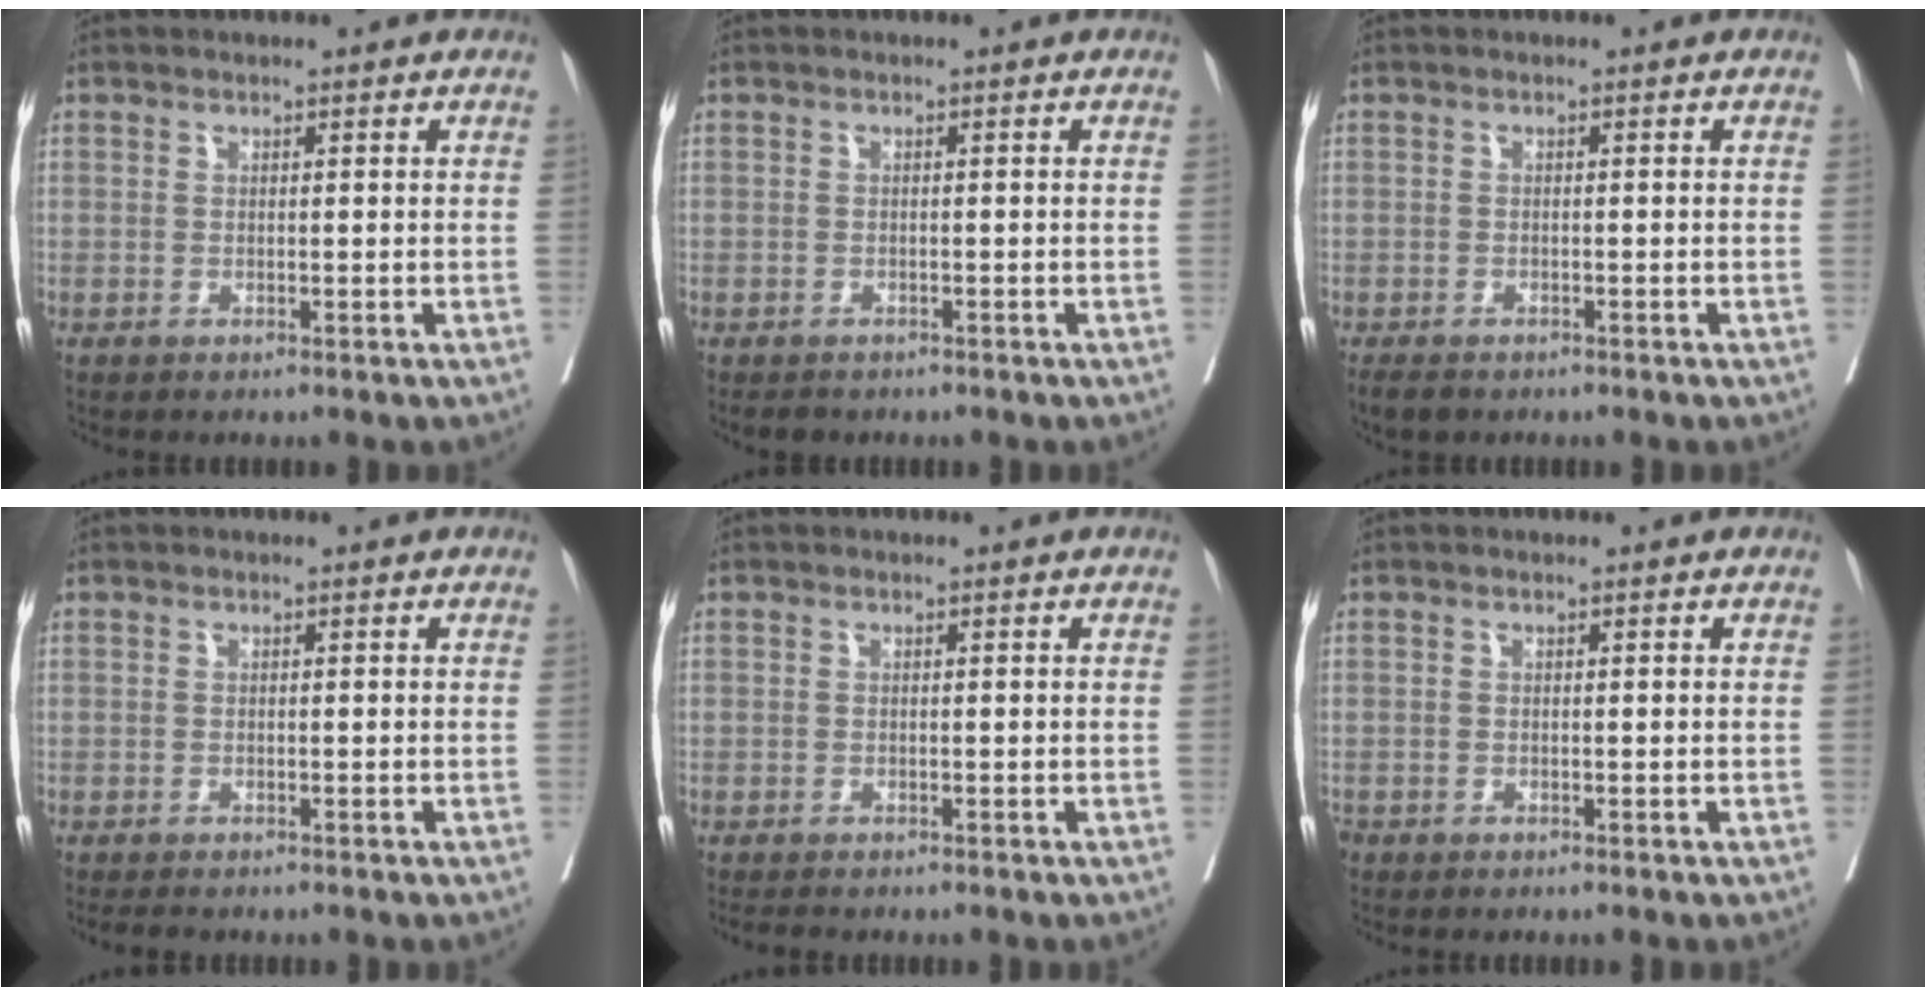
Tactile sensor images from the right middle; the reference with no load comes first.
{"total": 2.1, "force": [-1.8, 1.0, 0.4], "torque": [-0.010, -0.002, -0.027]}
{"total": 2.9, "force": [-2.3, 1.3, 1.1], "torque": [-0.018, -0.005, -0.035]}
{"total": 2.4, "force": [-2.1, 0.7, 0.9], "torque": [-0.016, -0.007, -0.030]}
{"total": 1.9, "force": [-1.7, 0.5, 0.7], "torque": [-0.013, -0.006, -0.025]}
{"total": 1.2, "force": [-0.8, 0.8, 0.3], "torque": [-0.009, 0.000, -0.016]}